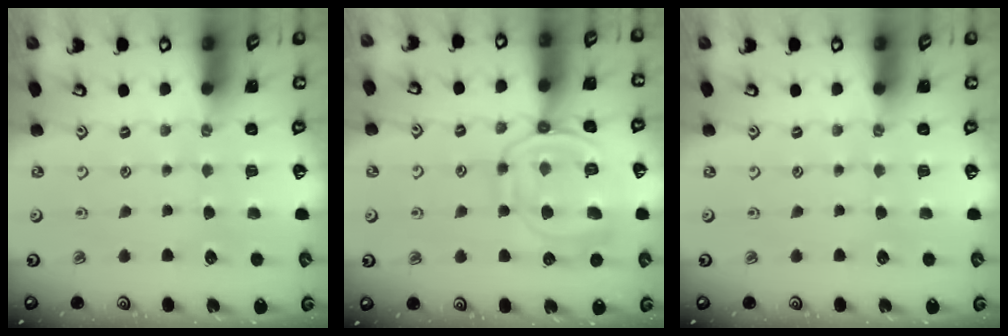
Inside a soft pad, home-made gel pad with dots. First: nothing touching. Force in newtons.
{"total": 14.5, "press": 14.5, "slide": 1.4}
{"total": 0.0}